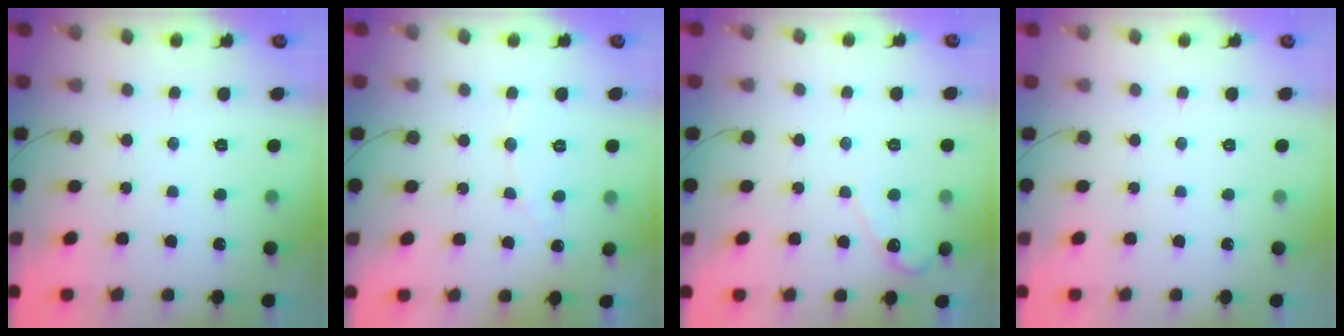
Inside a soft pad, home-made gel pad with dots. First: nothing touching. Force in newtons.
{"total": 3.7, "press": 3.7, "slide": 0.3}
{"total": 3.4, "press": 3.4, "slide": 0.3}
{"total": 0.0}